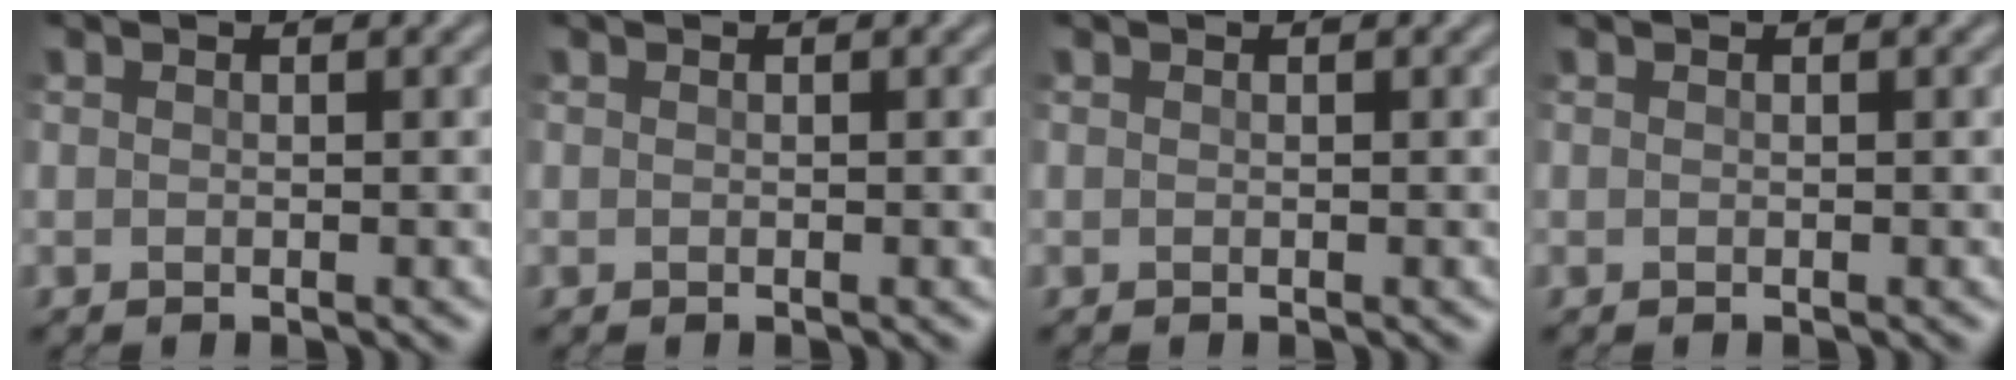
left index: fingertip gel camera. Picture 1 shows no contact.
{"total": 0.0}
{"total": 0.0}
{"total": 0.0}